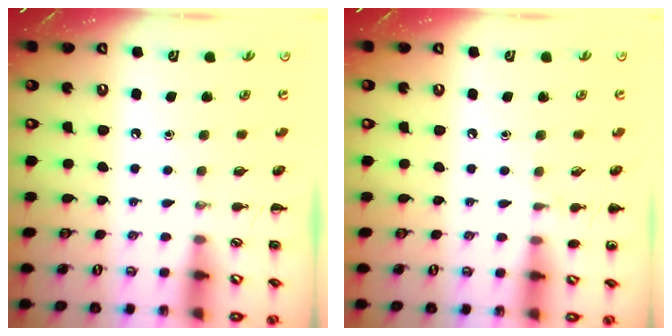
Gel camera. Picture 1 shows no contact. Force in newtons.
{"total": 4.8, "press": 4.5, "slide": 1.5}